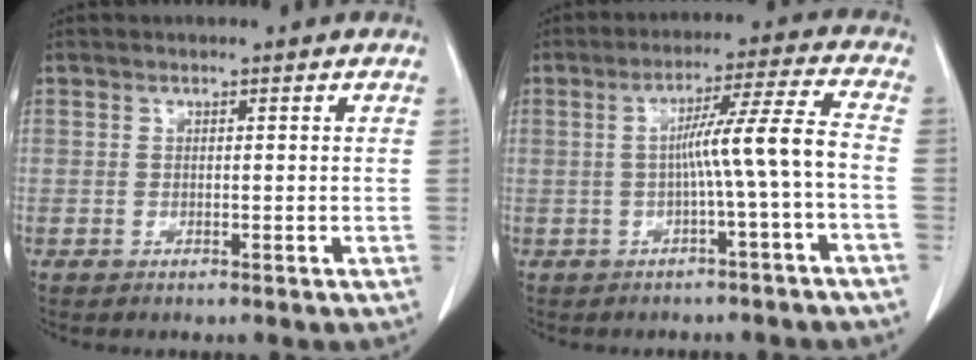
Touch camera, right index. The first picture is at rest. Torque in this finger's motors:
{"motor_torque": [0.98, -0.31, 0.57, 0.13]}